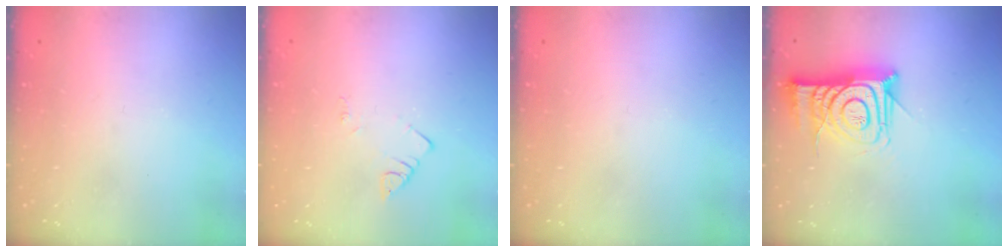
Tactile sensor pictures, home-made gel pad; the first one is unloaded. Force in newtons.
{"total": 2.2, "press": 2.2, "slide": 0.4}
{"total": 0.0}
{"total": 13.9, "press": 13.9, "slide": 1.2}